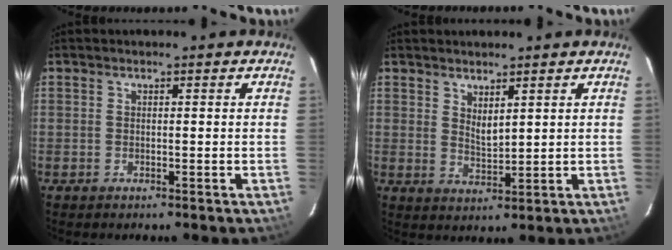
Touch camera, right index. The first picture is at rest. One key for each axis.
{"total": 3.4, "fx": 2.2, "fy": 1.2, "fz": 2.2, "tx": -0.036, "ty": -0.007, "tz": 0.040}